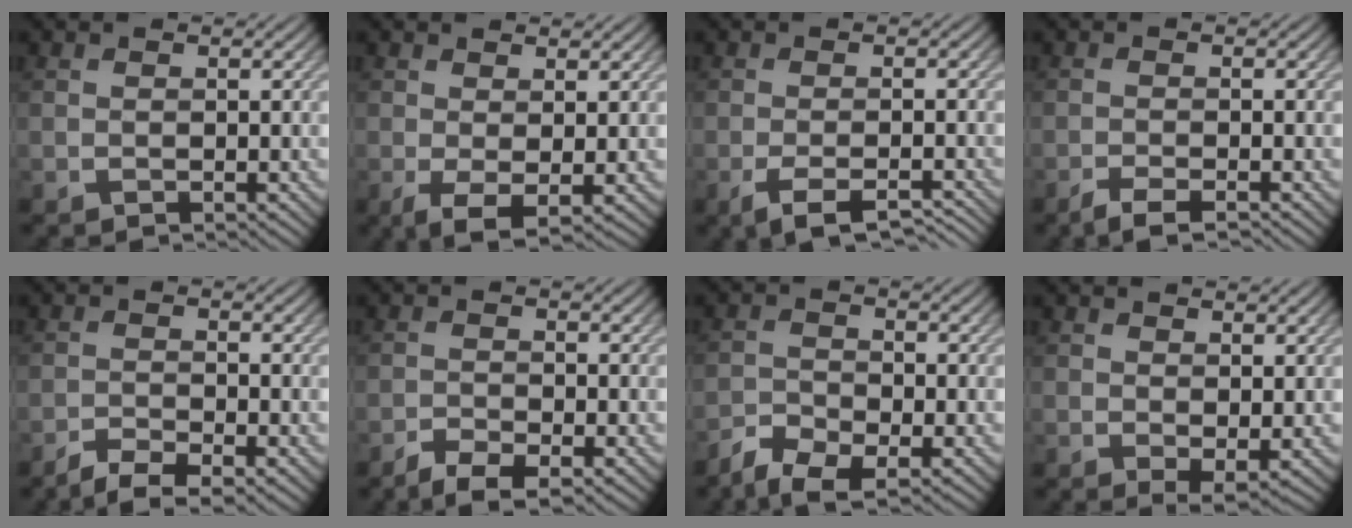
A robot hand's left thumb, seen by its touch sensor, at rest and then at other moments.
{"total": 3.1, "force": [-0.2, 1.2, 2.9], "torque": [-0.065, -0.010, -0.001]}
{"total": 5.3, "force": [-3.4, 1.4, 3.8], "torque": [-0.065, -0.001, -0.054]}
{"total": 2.6, "force": [-2.0, 0.4, 1.6], "torque": [-0.029, 0.000, -0.042]}
{"total": 3.7, "force": [-2.9, 0.7, 2.3], "torque": [-0.047, -0.005, -0.053]}
{"total": 3.5, "force": [-2.5, 1.0, 2.2], "torque": [-0.042, -0.005, -0.045]}
{"total": 4.9, "force": [-3.7, 1.9, 2.6], "torque": [-0.050, -0.008, -0.072]}
{"total": 2.0, "force": [0.5, 0.8, 1.7], "torque": [-0.032, -0.011, 0.017]}